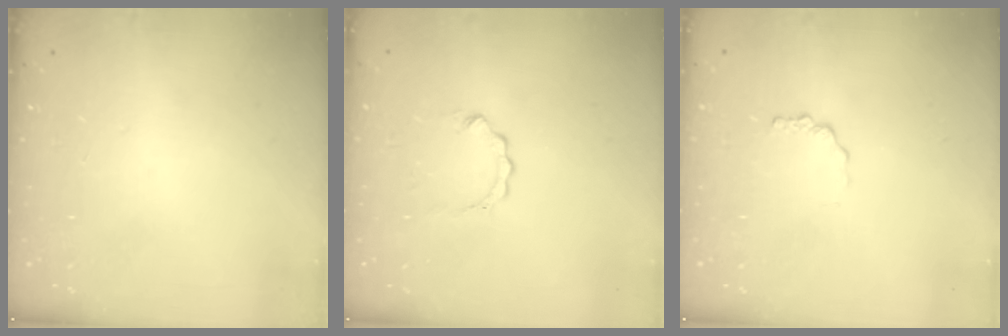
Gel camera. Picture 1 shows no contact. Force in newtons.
{"total": 2.8, "press": 2.8, "slide": 0.2}
{"total": 1.7, "press": 1.6, "slide": 0.2}